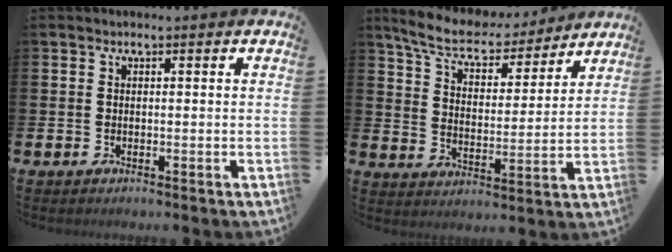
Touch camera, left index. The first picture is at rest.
{"total": 8.1, "force": [7.4, 1.9, 2.7], "torque": [-0.086, -0.048, 0.130]}